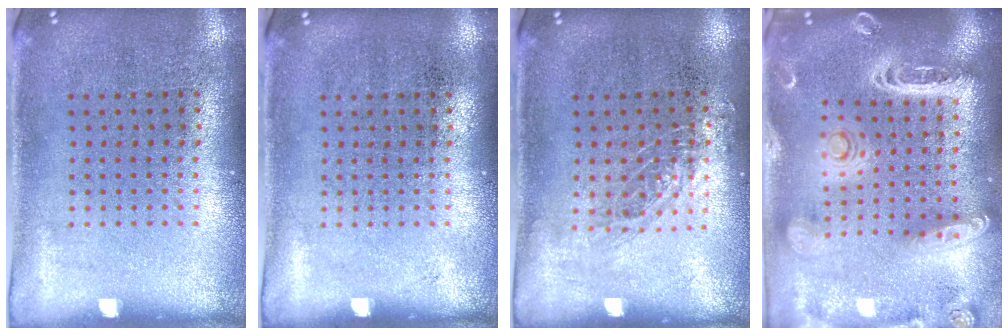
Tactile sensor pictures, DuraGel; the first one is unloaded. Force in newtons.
{"total": 0.0}
{"total": 0.9, "press": 0.8, "slide": 0.2}
{"total": 2.9, "press": 2.5, "slide": 1.6}